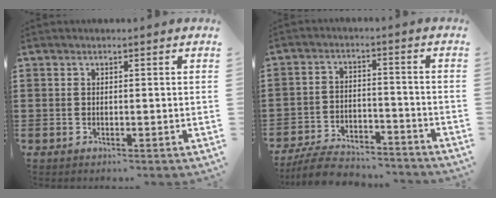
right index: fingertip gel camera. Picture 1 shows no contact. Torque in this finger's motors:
{"motor_torque": [-0.52, 0.57, 0.32, 0.10]}